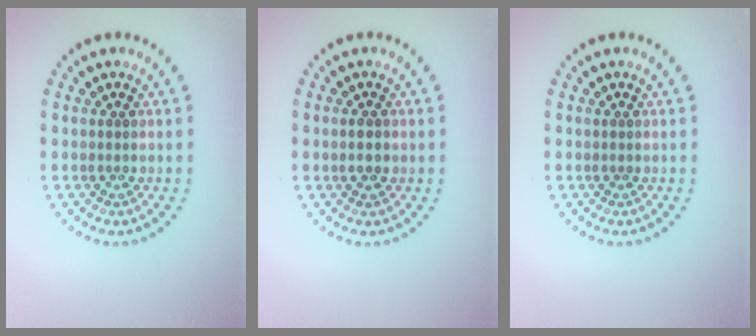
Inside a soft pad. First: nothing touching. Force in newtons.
{"total": 1.9, "press": 1.9, "slide": 0.1}
{"total": 0.0}